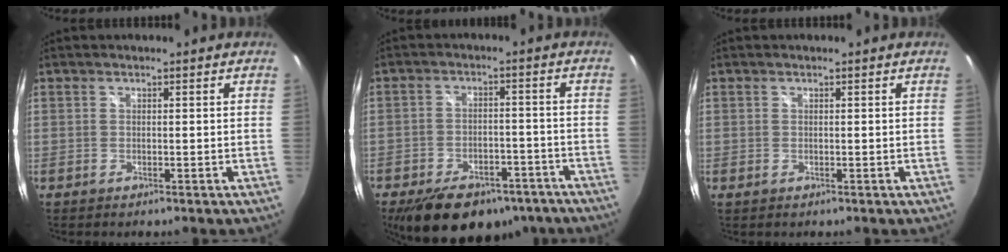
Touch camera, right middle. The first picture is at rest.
{"total": 18.1, "force": [-12.8, 9.1, 9.0], "torque": [-0.183, -0.009, -0.167]}
{"total": 0.0}